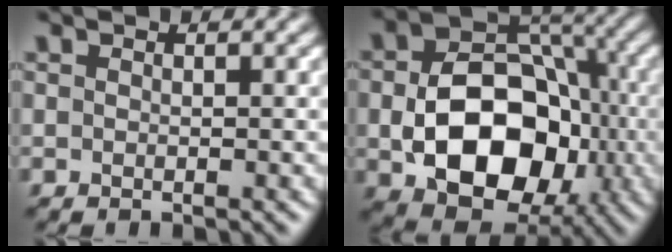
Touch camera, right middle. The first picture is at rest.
{"total": 11.9, "force": [-2.2, 8.4, 8.1], "torque": [-0.140, -0.007, -0.030]}